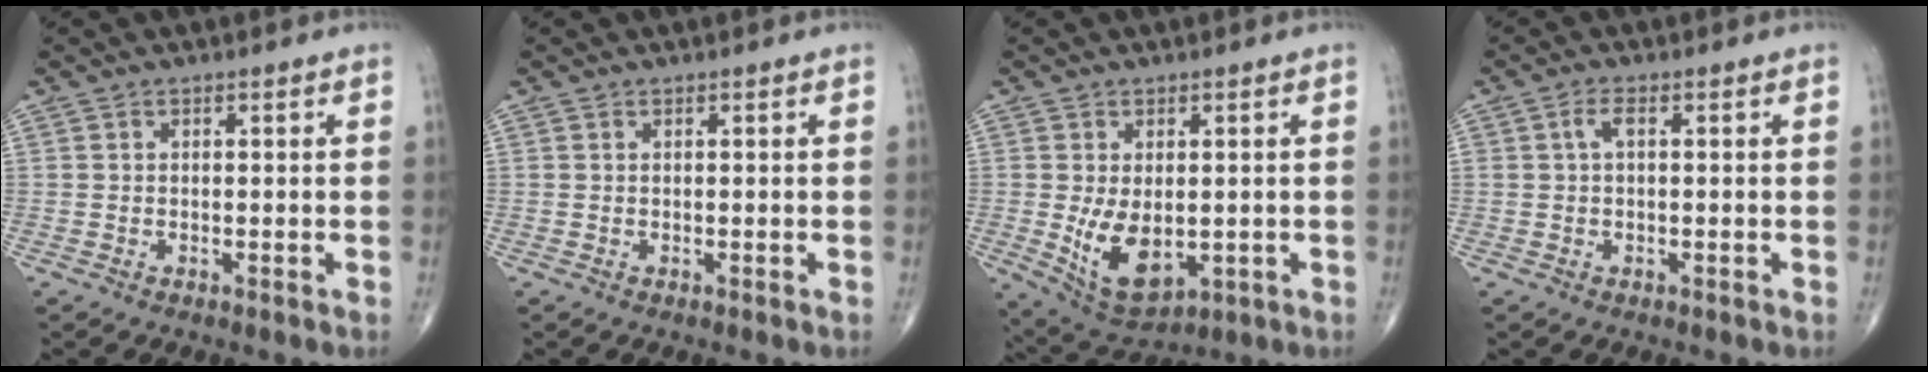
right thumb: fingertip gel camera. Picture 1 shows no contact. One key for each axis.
{"total": 0.0}
{"total": 9.8, "fx": -1.1, "fy": 5.8, "fz": 7.8, "tx": -0.122, "ty": -0.015, "tz": 0.003}
{"total": 2.1, "fx": 0.5, "fy": 1.0, "fz": 1.9, "tx": -0.039, "ty": 0.007, "tz": 0.009}